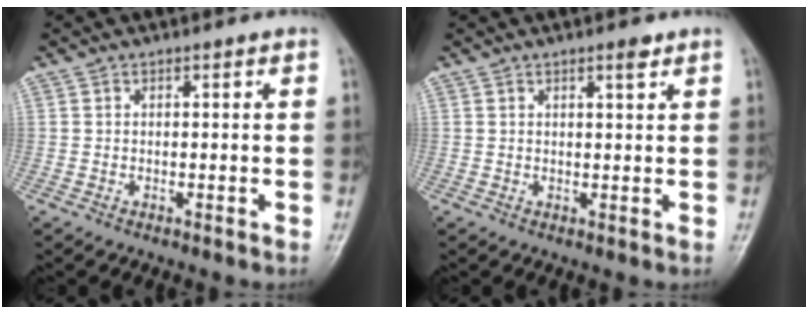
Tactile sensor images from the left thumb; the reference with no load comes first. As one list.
[{"total": 2.0, "force": [1.3, 0.4, 1.4], "torque": [-0.020, -0.007, 0.021]}]